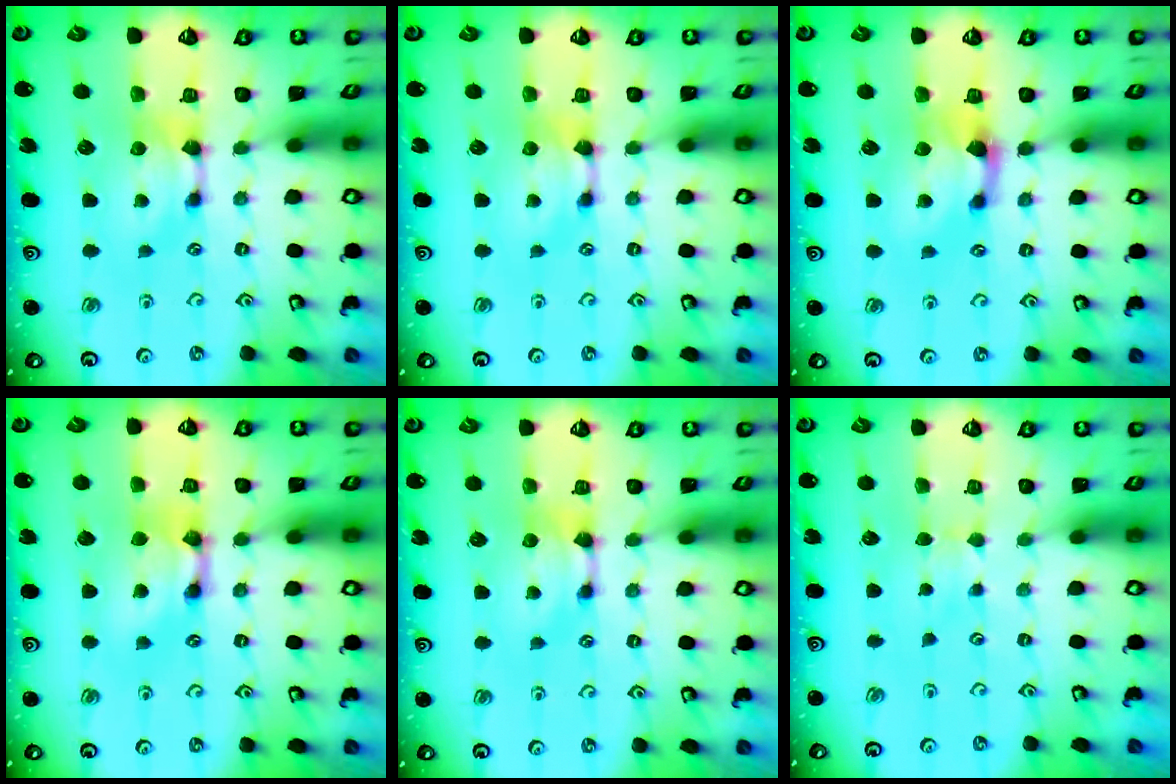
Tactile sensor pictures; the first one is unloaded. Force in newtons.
{"total": 0.0}
{"total": 2.2, "press": 2.1, "slide": 0.9}
{"total": 2.6, "press": 2.6, "slide": 0.2}
{"total": 0.0}
{"total": 2.4, "press": 2.3, "slide": 0.5}